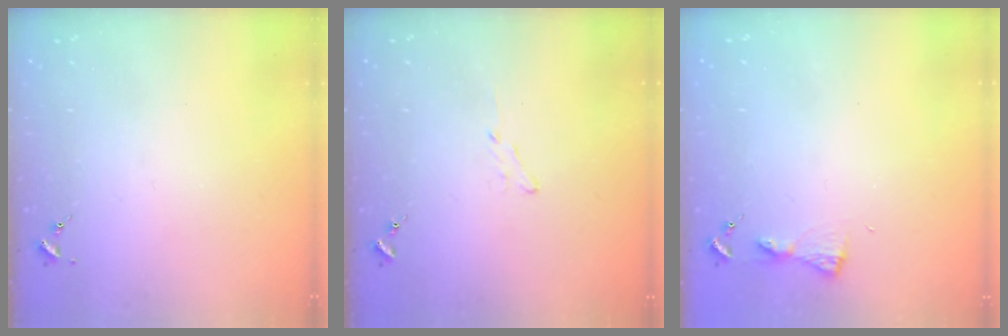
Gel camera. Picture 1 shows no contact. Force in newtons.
{"total": 3.6, "press": 3.6, "slide": 0.4}
{"total": 3.9, "press": 3.9, "slide": 0.4}